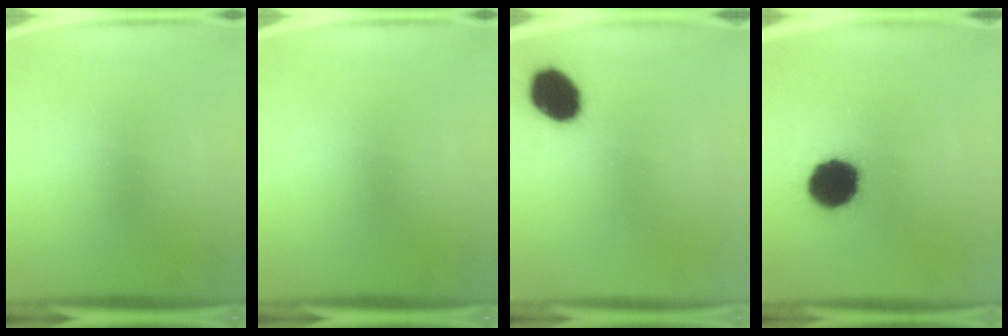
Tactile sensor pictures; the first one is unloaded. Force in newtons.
{"total": 0.0}
{"total": 11.5}
{"total": 14.5}